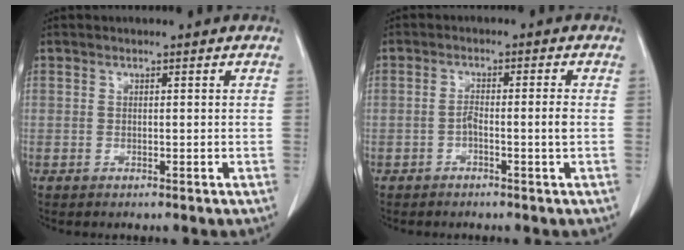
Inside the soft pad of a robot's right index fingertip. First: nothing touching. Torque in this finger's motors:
{"motor_torque": [-0.13, 0.19, 0.04, 0.00]}